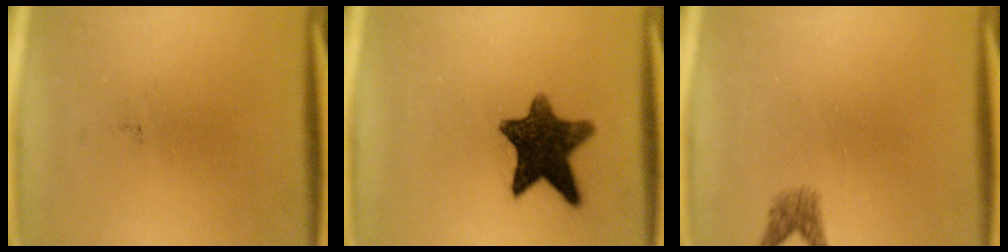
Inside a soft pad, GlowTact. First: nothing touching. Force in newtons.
{"total": 11.2}
{"total": 1.8}